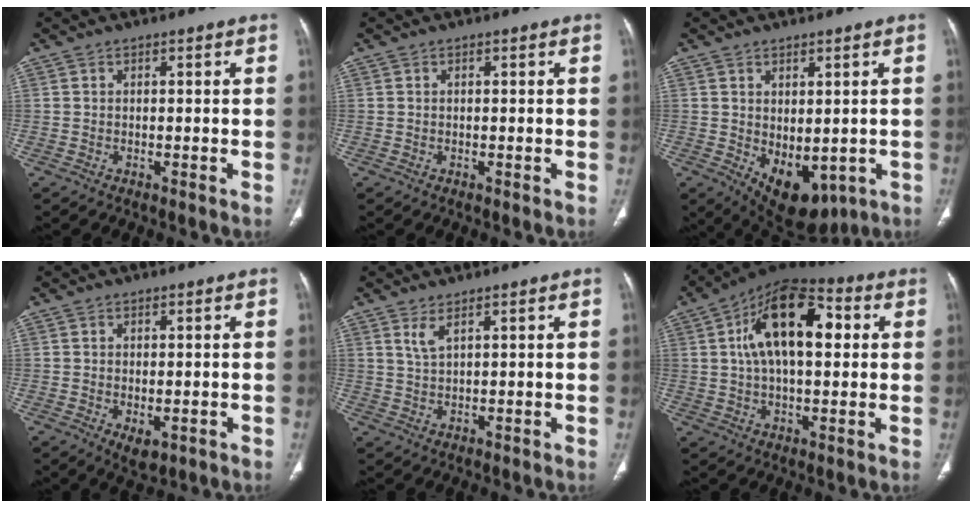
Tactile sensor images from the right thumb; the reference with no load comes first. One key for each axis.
{"total": 0.0}
{"total": 10.1, "fx": -2.0, "fy": 6.0, "fz": 8.0, "tx": -0.088, "ty": -0.005, "tz": 0.000}
{"total": 3.4, "fx": -0.9, "fy": 1.9, "fz": 2.6, "tx": -0.035, "ty": -0.006, "tz": -0.002}
{"total": 2.5, "fx": 1.6, "fy": 0.5, "fz": 1.8, "tx": -0.044, "ty": -0.010, "tz": 0.040}
{"total": 17.6, "fx": 3.9, "fy": 9.0, "fz": 14.6, "tx": -0.219, "ty": 0.023, "tz": 0.056}